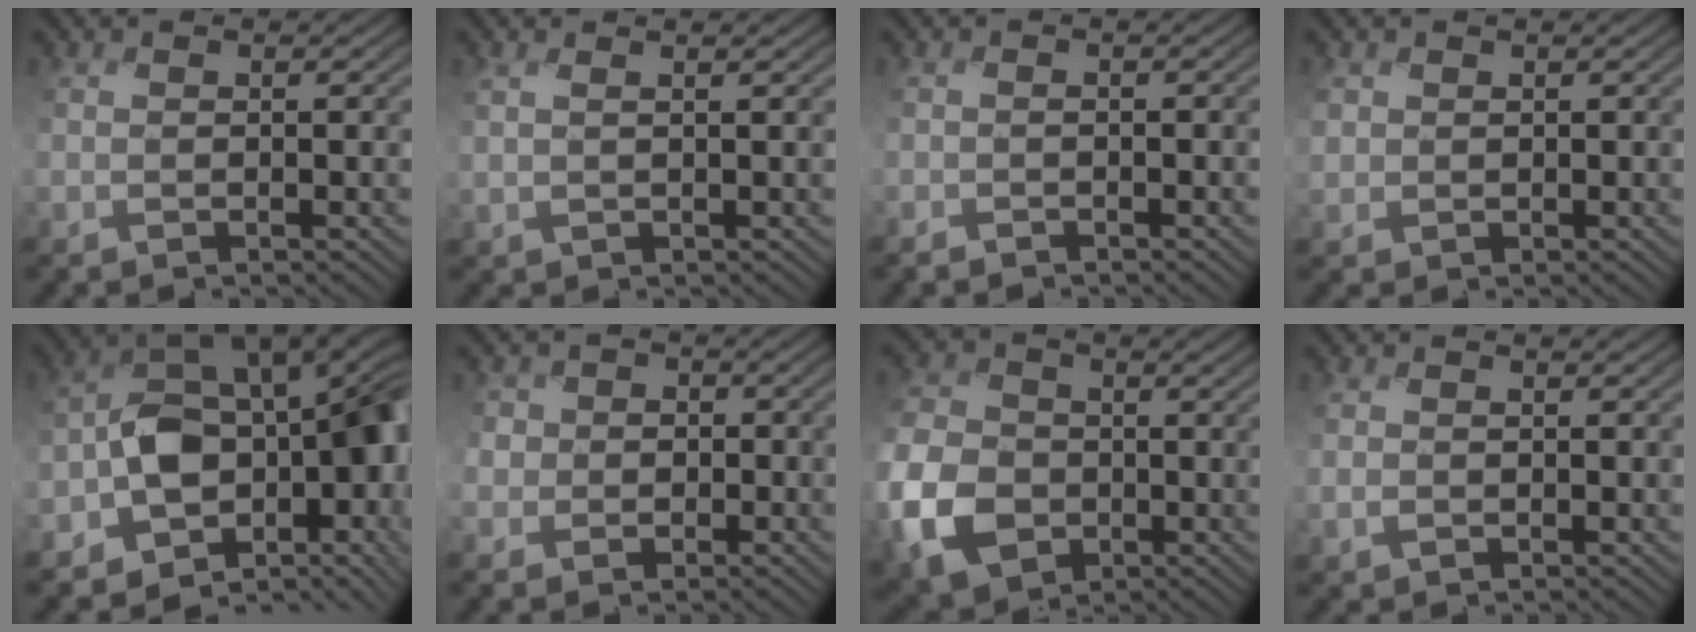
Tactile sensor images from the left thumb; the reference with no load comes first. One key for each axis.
{"total": 1.3, "fx": 0.8, "fy": 0.0, "fz": 1.1, "tx": -0.029, "ty": 0.004, "tz": 0.021}
{"total": 1.3, "fx": -1.1, "fy": 0.6, "fz": -0.3, "tx": 0.008, "ty": -0.005, "tz": -0.026}
{"total": 1.7, "fx": 0.3, "fy": 1.7, "fz": 0.0, "tx": -0.019, "ty": -0.003, "tz": 0.000}
{"total": 15.8, "fx": -3.3, "fy": 10.0, "fz": 11.8, "tx": -0.179, "ty": -0.029, "tz": -0.033}
{"total": 4.9, "fx": -0.9, "fy": 4.6, "fz": 1.3, "tx": -0.038, "ty": 0.010, "tz": -0.045}
{"total": 11.2, "fx": -3.8, "fy": 8.5, "fz": 6.2, "tx": -0.187, "ty": -0.024, "tz": -0.089}
{"total": 1.5, "fx": -0.5, "fy": 1.1, "fz": 0.9, "tx": -0.026, "ty": -0.001, "tz": -0.011}